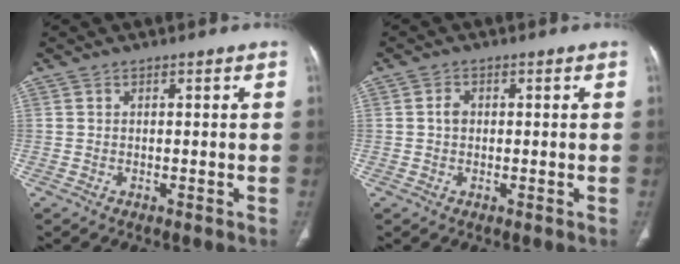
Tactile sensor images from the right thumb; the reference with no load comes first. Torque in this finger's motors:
{"motor_torque": [-0.33, 0.17, -0.25, 0.03, 0.00]}